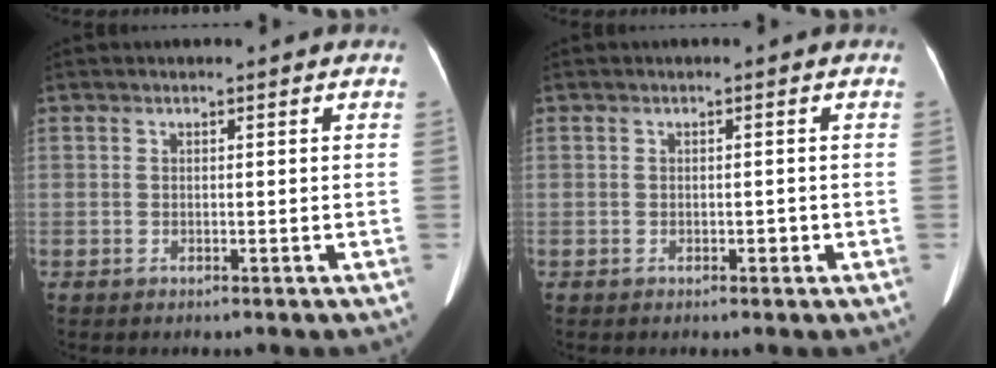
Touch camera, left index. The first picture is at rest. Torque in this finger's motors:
{"motor_torque": [0.02, 0.07, -0.03, -0.01]}